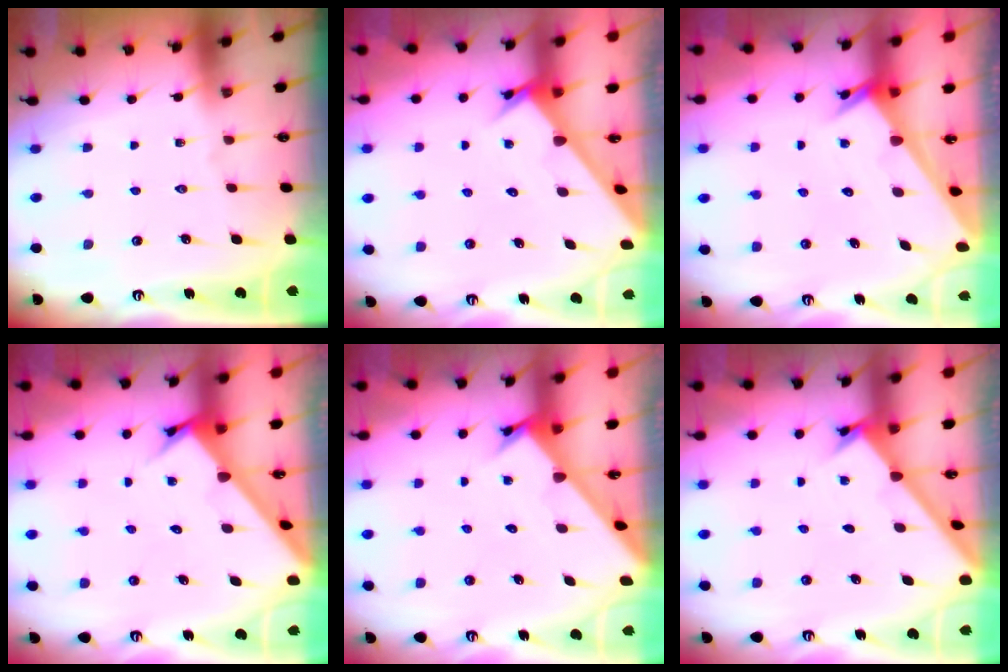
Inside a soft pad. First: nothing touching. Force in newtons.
{"total": 2.9, "press": 2.9, "slide": 0.1}
{"total": 2.0, "press": 2.0, "slide": 0.2}
{"total": 2.7, "press": 2.7, "slide": 0.2}
{"total": 2.2, "press": 2.2, "slide": 0.2}
{"total": 1.7, "press": 1.7, "slide": 0.1}